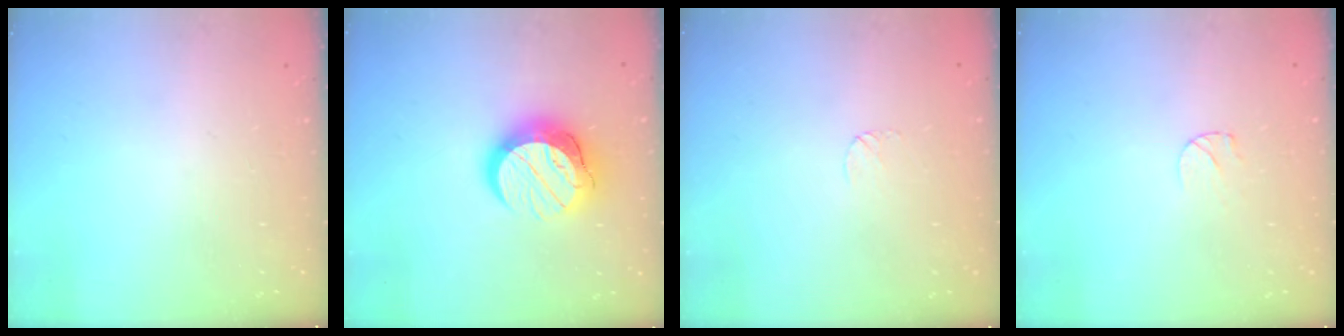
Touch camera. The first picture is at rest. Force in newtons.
{"total": 15.1, "press": 15.1, "slide": 1.3}
{"total": 4.0, "press": 4.0, "slide": 0.3}
{"total": 4.3, "press": 4.3, "slide": 0.4}